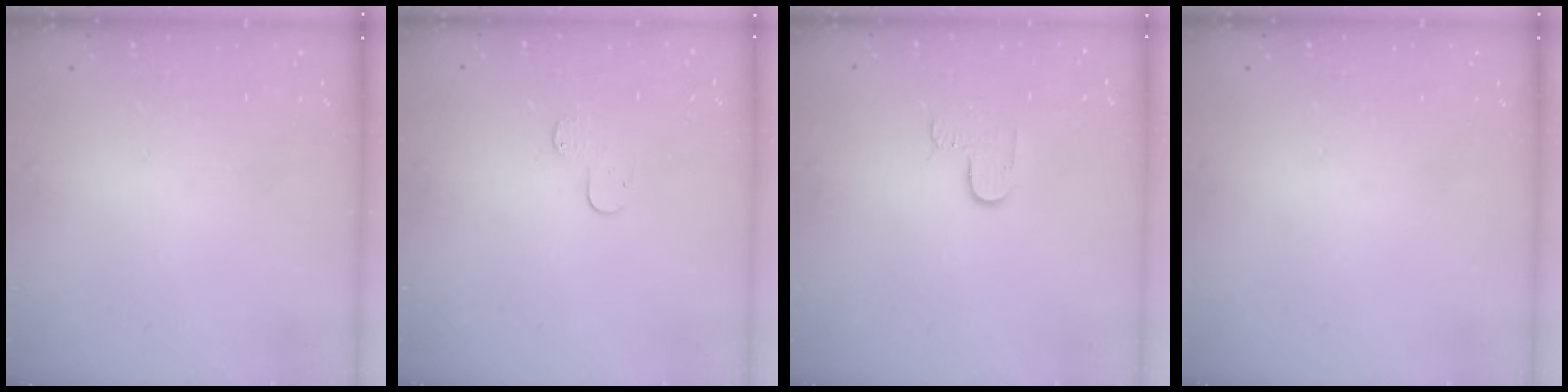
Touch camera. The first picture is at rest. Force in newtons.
{"total": 3.9, "press": 3.9, "slide": 0.4}
{"total": 3.7, "press": 3.6, "slide": 0.4}
{"total": 0.0}